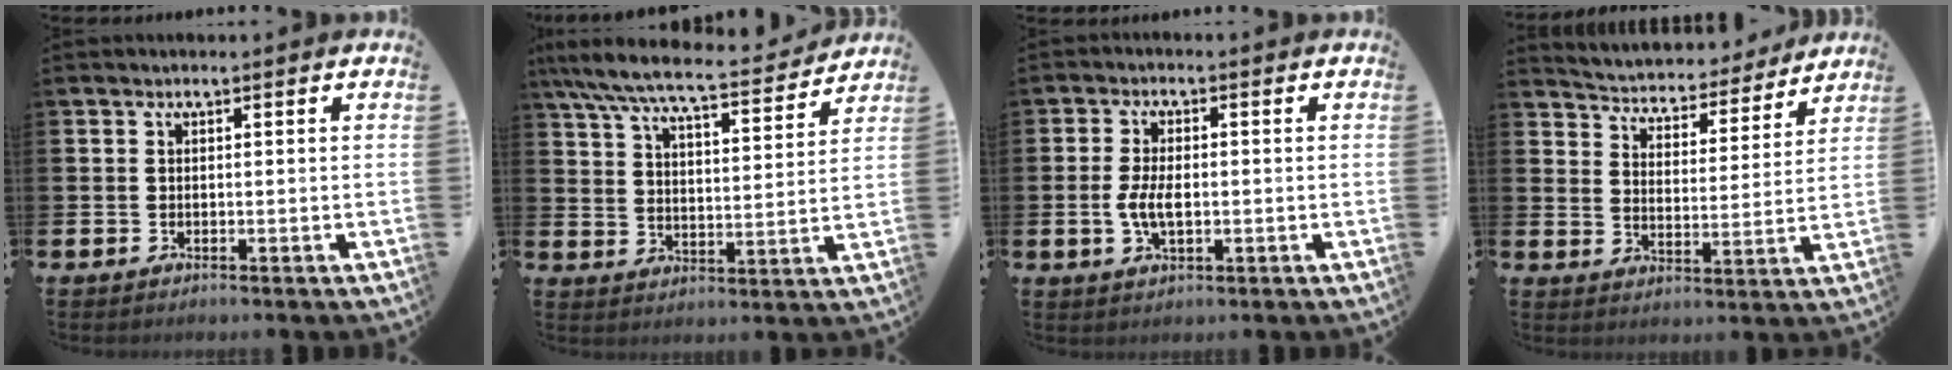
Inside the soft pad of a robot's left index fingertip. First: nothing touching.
{"total": 8.3, "force": [7.5, 1.1, 3.3], "torque": [-0.097, -0.049, 0.127]}
{"total": 4.2, "force": [-0.4, 2.0, 3.6], "torque": [-0.062, -0.001, -0.013]}
{"total": 4.7, "force": [4.5, 1.3, 0.2], "torque": [-0.025, -0.046, 0.070]}